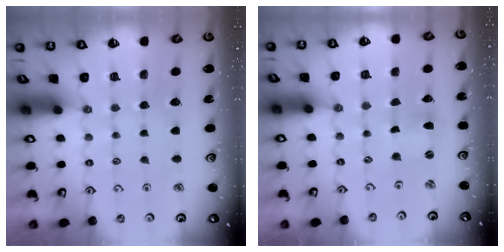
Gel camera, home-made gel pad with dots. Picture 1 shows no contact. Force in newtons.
{"total": 0.0}